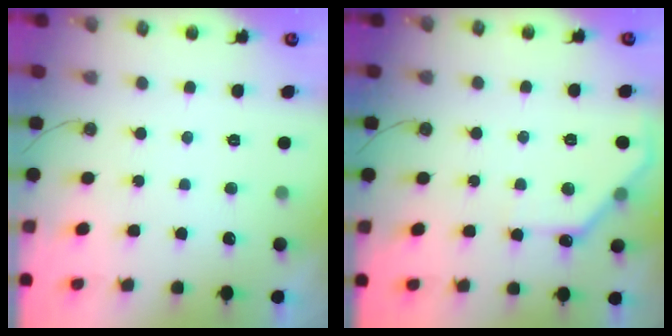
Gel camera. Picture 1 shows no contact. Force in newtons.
{"total": 9.5, "press": 9.5, "slide": 0.3}